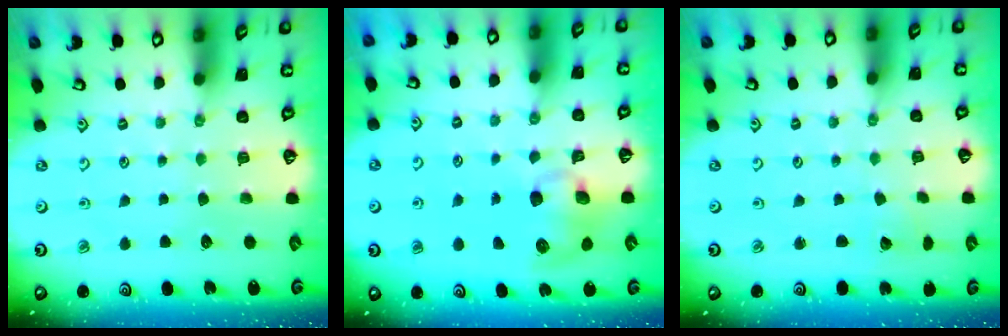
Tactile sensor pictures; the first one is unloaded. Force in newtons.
{"total": 8.2, "press": 8.1, "slide": 1.3}
{"total": 1.9, "press": 1.9, "slide": 0.1}